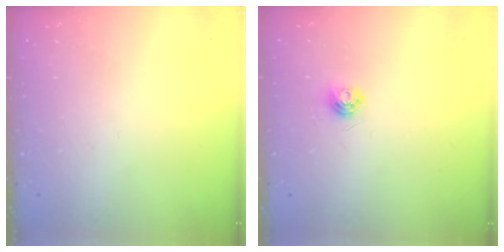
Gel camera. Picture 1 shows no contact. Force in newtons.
{"total": 4.7, "press": 4.7, "slide": 0.5}